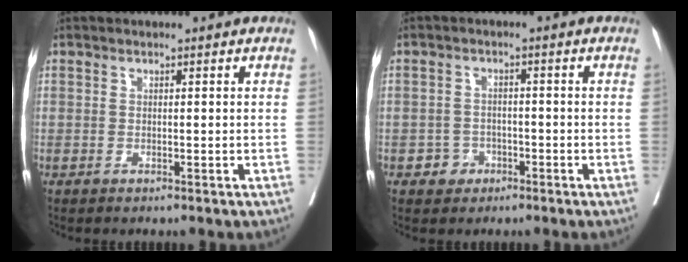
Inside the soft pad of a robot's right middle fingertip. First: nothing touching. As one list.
[{"total": 2.8, "force": [-1.5, 2.3, 0.5], "torque": [-0.004, 0.011, -0.024]}]